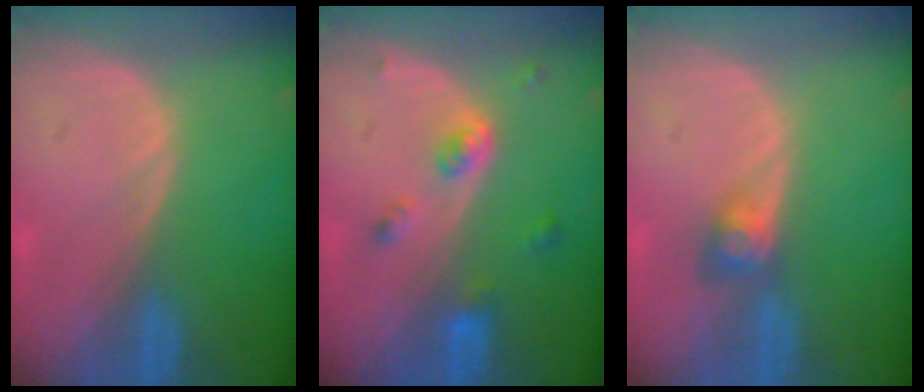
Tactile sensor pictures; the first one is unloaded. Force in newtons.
{"total": 4.3, "press": 3.9, "slide": 1.7}
{"total": 3.0, "press": 2.6, "slide": 1.4}